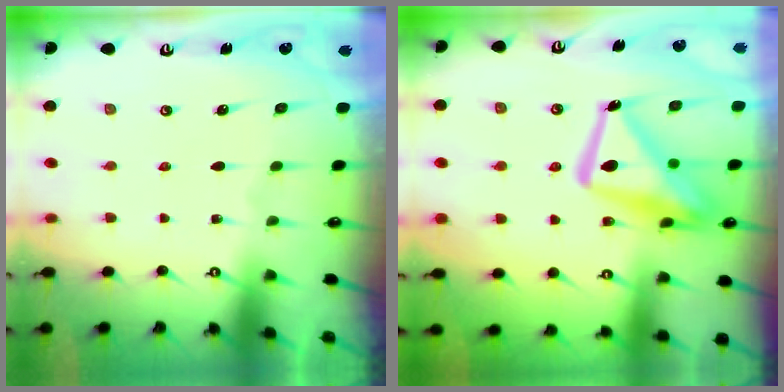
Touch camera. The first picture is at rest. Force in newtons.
{"total": 17.2, "press": 17.1, "slide": 1.6}